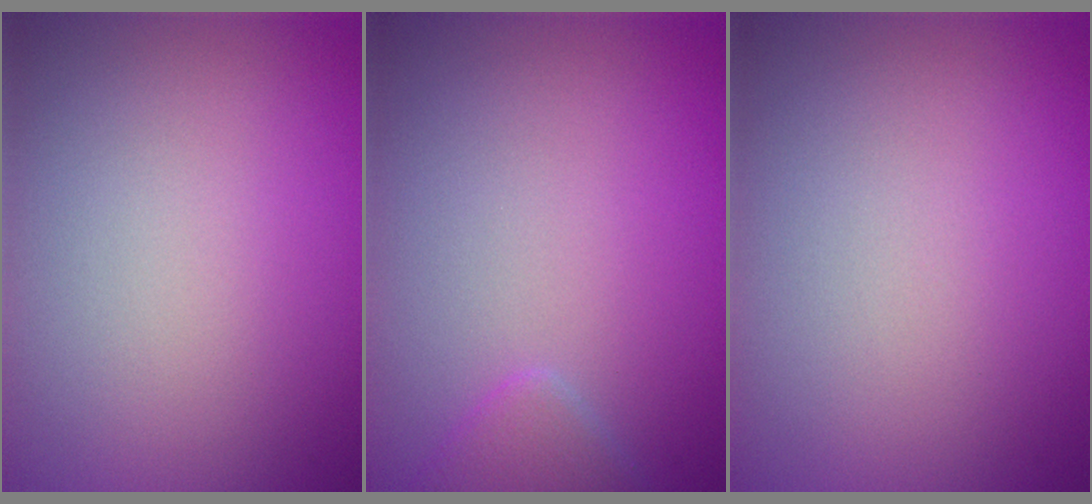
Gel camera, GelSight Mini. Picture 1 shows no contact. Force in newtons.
{"total": 1.5, "press": 1.5, "slide": 0.2}
{"total": 0.0}